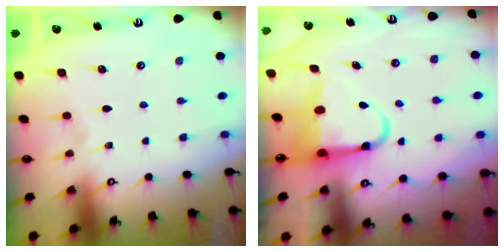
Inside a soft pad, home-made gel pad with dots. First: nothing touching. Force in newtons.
{"total": 6.8, "press": 6.6, "slide": 1.6}